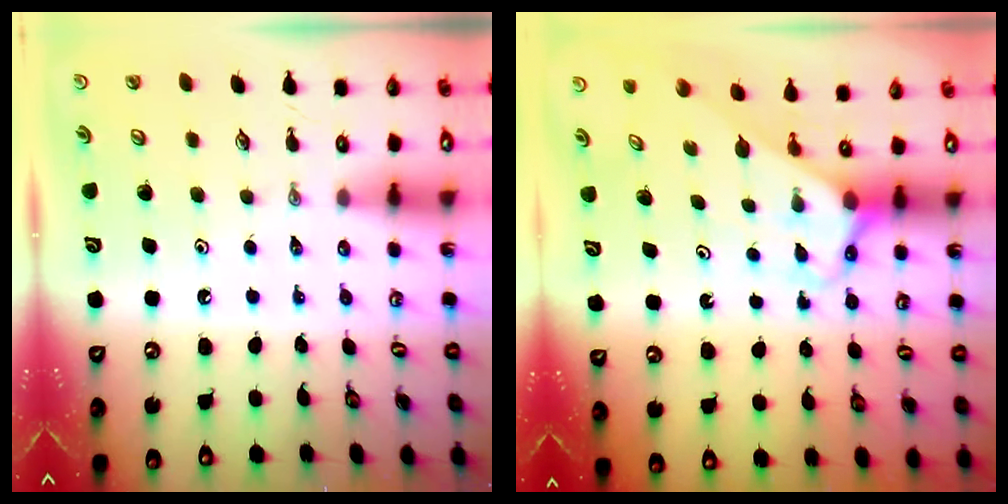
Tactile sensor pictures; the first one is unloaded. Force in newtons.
{"total": 2.9, "press": 2.9, "slide": 0.2}